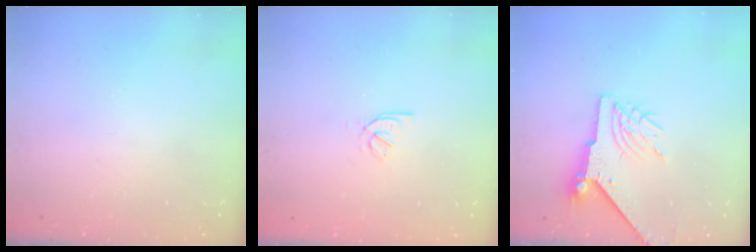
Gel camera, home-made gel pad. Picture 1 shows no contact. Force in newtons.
{"total": 2.5, "press": 2.4, "slide": 0.5}
{"total": 7.7, "press": 7.6, "slide": 0.9}